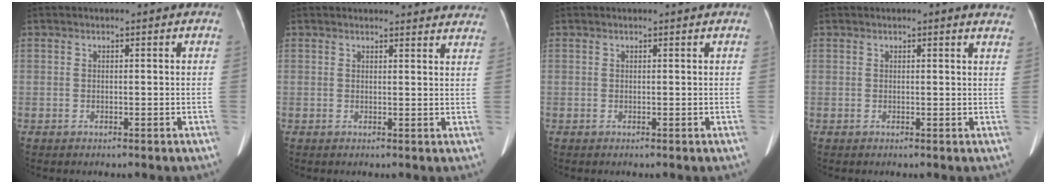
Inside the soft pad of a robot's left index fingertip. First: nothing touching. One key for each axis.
{"total": 14.0, "fx": 13.6, "fy": 2.3, "fz": 2.6, "tx": 0.000, "ty": -0.019, "tz": 0.130}
{"total": 0.6, "fx": 0.6, "fy": 0.0, "fz": 0.1, "tx": -0.006, "ty": 0.000, "tz": 0.008}
{"total": 3.9, "fx": 3.5, "fy": 0.6, "fz": 1.6, "tx": -0.010, "ty": -0.001, "tz": 0.019}